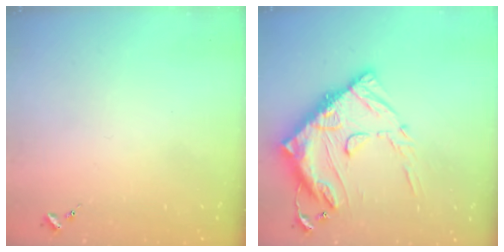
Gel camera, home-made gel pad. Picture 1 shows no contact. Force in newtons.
{"total": 21.5, "press": 21.4, "slide": 2.1}